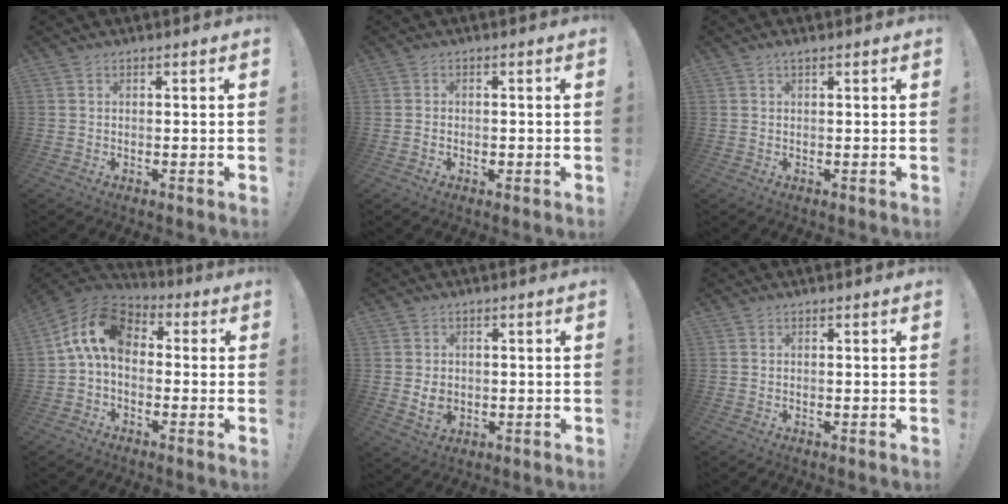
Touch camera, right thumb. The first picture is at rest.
{"total": 1.4, "force": [-0.8, 1.0, 0.5], "torque": [-0.003, 0.002, -0.015]}
{"total": 0.9, "force": [0.5, 0.0, 0.7], "torque": [-0.013, 0.001, 0.008]}
{"total": 13.0, "force": [1.4, 8.3, 9.9], "torque": [-0.179, 0.017, 0.028]}
{"total": 5.0, "force": [-0.1, 4.2, 2.8], "torque": [-0.031, -0.003, -0.001]}
{"total": 0.0}